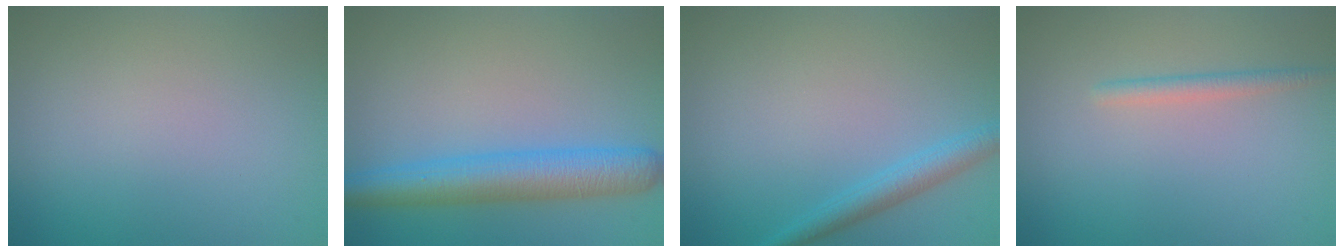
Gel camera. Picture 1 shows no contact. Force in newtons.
{"total": 5.7, "press": 5.7, "slide": 0.2}
{"total": 2.5, "press": 2.5, "slide": 0.1}
{"total": 1.4, "press": 1.4, "slide": 0.2}